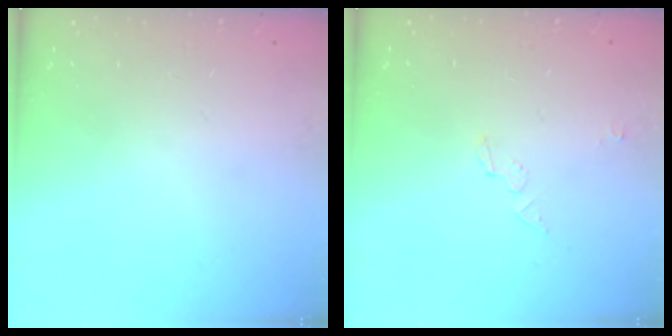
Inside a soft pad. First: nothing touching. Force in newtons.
{"total": 2.8, "press": 2.8, "slide": 0.1}